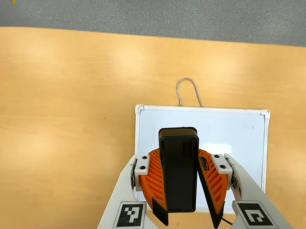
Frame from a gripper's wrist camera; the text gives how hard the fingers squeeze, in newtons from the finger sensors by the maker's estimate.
{"total": 10.5, "left": 10.2, "right": 10.9}